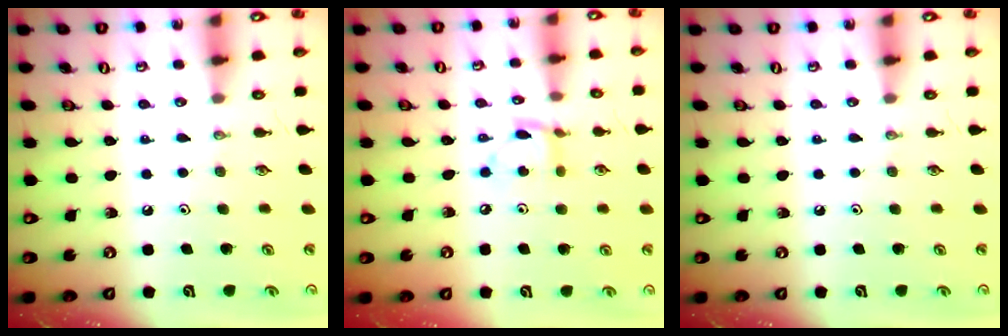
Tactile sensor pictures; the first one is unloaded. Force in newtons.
{"total": 6.0, "press": 6.0, "slide": 0.2}
{"total": 0.0}